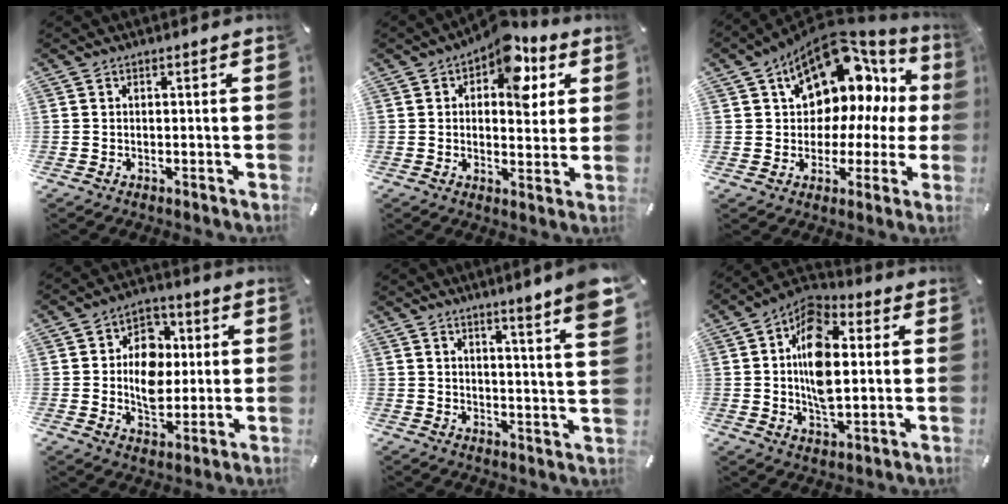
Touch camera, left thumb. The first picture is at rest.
{"total": 11.8, "force": [6.2, 6.7, 7.5], "torque": [-0.097, -0.037, 0.105]}
{"total": 15.4, "force": [8.9, 9.7, 8.1], "torque": [-0.115, -0.075, 0.155]}
{"total": 10.4, "force": [0.1, 8.4, 6.1], "torque": [-0.099, 0.014, 0.003]}
{"total": 7.7, "force": [5.7, -0.2, 5.2], "torque": [-0.073, -0.047, 0.090]}
{"total": 13.4, "force": [1.0, 8.1, 10.6], "torque": [-0.197, -0.006, 0.015]}